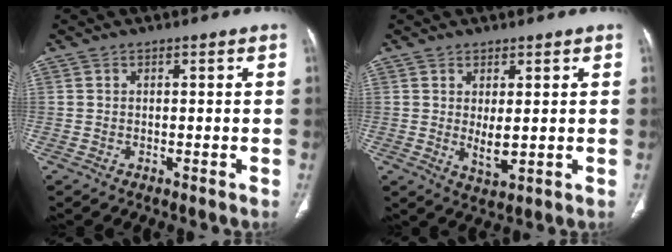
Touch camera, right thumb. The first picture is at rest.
{"total": 4.1, "force": [0.3, 1.5, 3.8], "torque": [-0.064, -0.016, 0.014]}